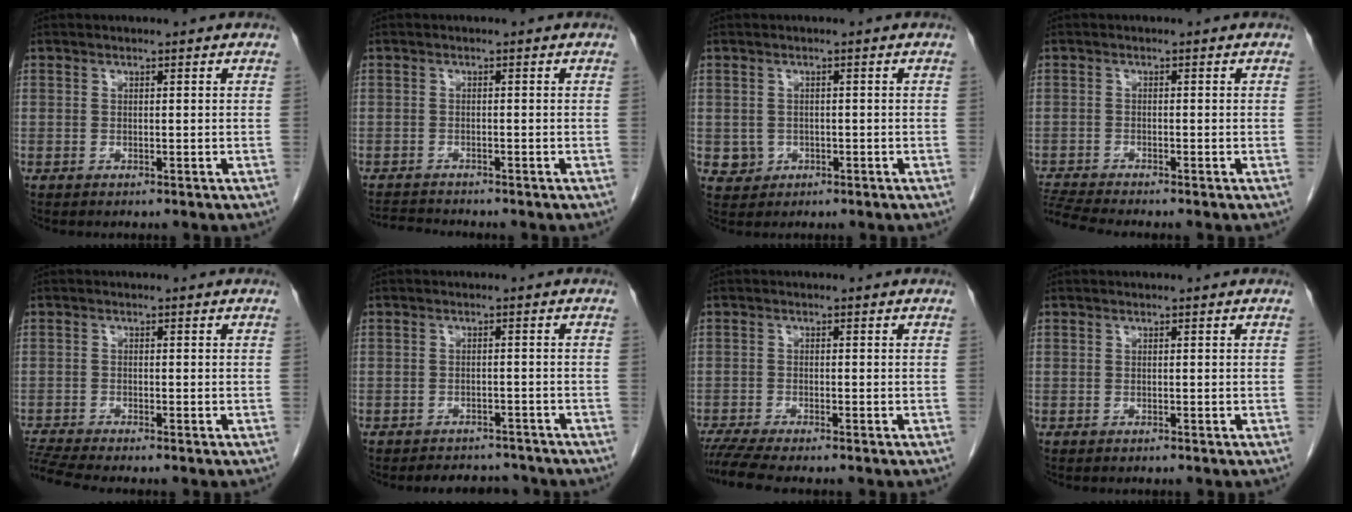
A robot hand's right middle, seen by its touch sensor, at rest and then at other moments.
{"total": 3.0, "force": [-3.0, -0.1, 0.3], "torque": [-0.006, -0.017, -0.052]}
{"total": 2.3, "force": [-0.4, 2.2, 0.4], "torque": [-0.003, 0.005, 0.001]}
{"total": 4.4, "force": [-4.1, -1.1, 0.9], "torque": [-0.026, -0.018, -0.077]}
{"total": 4.2, "force": [-3.8, -1.1, 1.2], "torque": [-0.034, -0.015, -0.073]}
{"total": 5.4, "force": [-5.1, 1.9, 0.5], "torque": [0.000, 0.004, -0.065]}
{"total": 4.8, "force": [-4.2, -0.4, 2.3], "torque": [-0.041, -0.014, -0.073]}
{"total": 0.0}